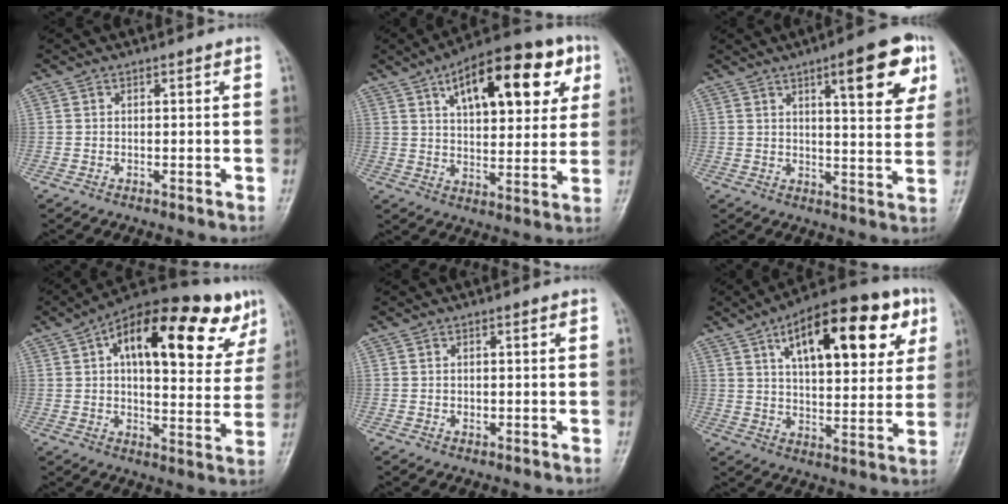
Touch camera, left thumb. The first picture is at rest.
{"total": 21.3, "force": [8.8, 9.7, 16.8], "torque": [-0.204, 0.000, 0.130]}
{"total": 13.2, "force": [6.1, 3.6, 11.1], "torque": [-0.121, -0.022, 0.077]}
{"total": 25.2, "force": [11.4, 10.7, 19.7], "torque": [-0.248, 0.006, 0.162]}
{"total": 0.9, "force": [-0.1, 0.7, 0.5], "torque": [-0.004, 0.000, 0.000]}
{"total": 23.3, "force": [9.8, 10.2, 18.6], "torque": [-0.236, -0.003, 0.146]}